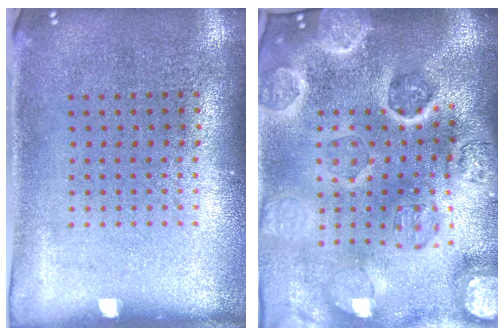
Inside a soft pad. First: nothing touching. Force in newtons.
{"total": 5.0, "press": 4.4, "slide": 2.4}